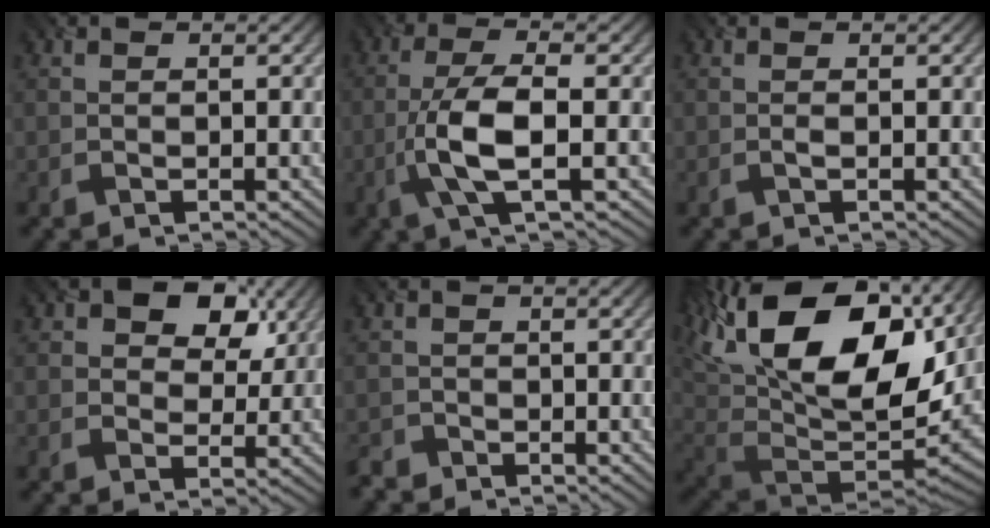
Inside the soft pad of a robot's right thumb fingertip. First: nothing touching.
{"total": 7.1, "force": [-1.6, 2.0, 6.6], "torque": [-0.139, 0.007, -0.039]}
{"total": 0.7, "force": [-0.1, 0.0, 0.7], "torque": [-0.017, 0.001, -0.003]}
{"total": 8.7, "force": [4.1, 5.5, 5.4], "torque": [-0.078, 0.004, 0.059]}
{"total": 1.7, "force": [-1.4, 1.0, 0.0], "torque": [0.000, -0.002, -0.037]}
{"total": 20.4, "force": [8.8, 11.3, 14.6], "torque": [-0.311, 0.029, 0.155]}